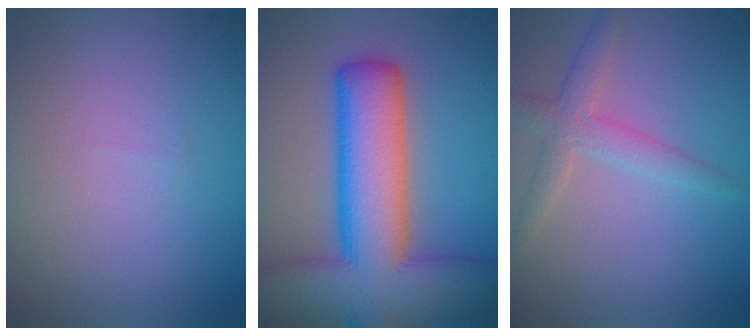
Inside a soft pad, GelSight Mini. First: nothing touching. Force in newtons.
{"total": 13.0, "press": 13.0, "slide": 0.7}
{"total": 2.8, "press": 2.8, "slide": 0.1}